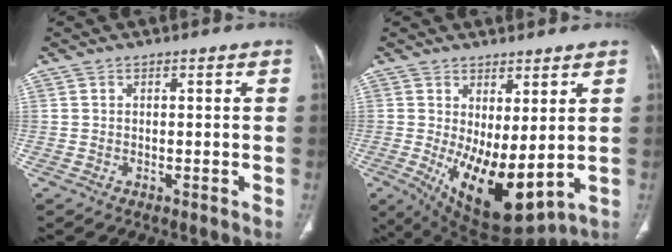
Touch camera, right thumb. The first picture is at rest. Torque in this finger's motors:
{"motor_torque": [0.37, 2.63, 0.85, 0.89, 0.44]}